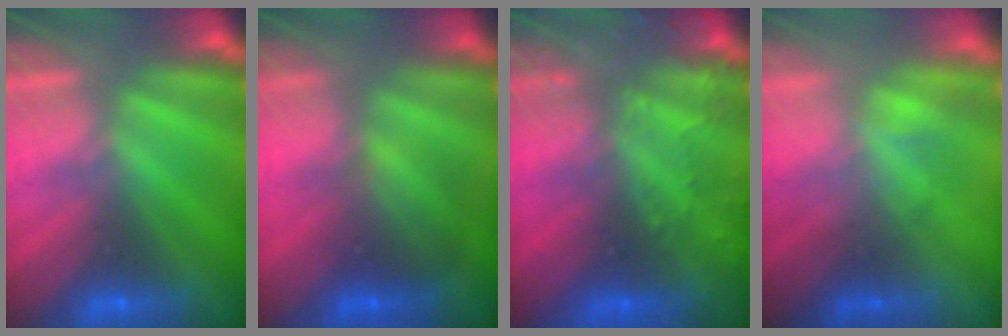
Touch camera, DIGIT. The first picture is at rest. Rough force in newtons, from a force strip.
{"total": 2.1}
{"total": 6.4}
{"total": 1.8}